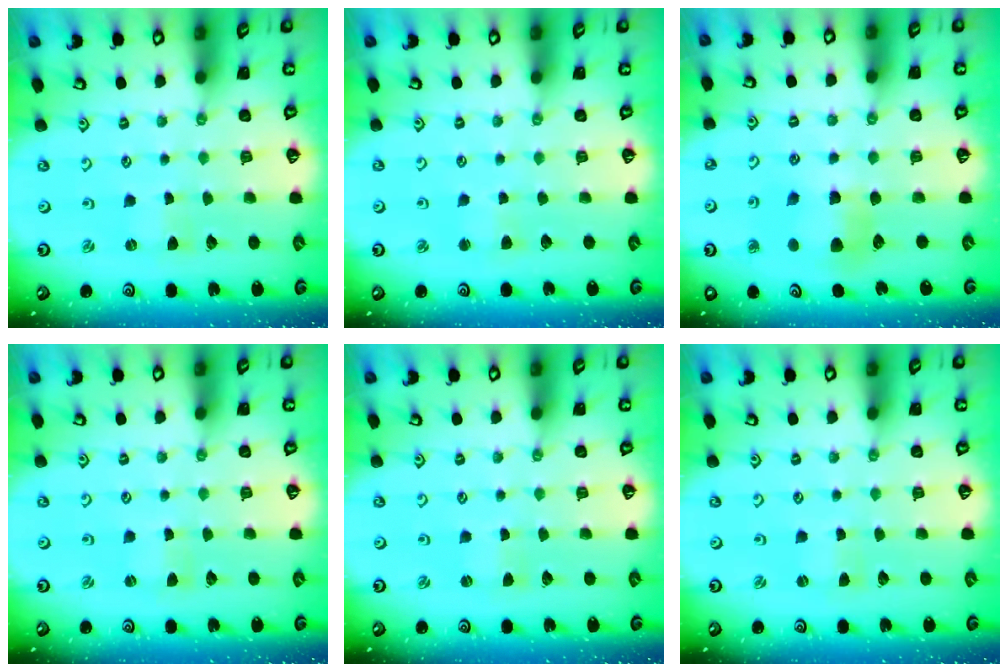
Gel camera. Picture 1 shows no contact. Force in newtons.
{"total": 2.0, "press": 1.9, "slide": 0.6}
{"total": 6.8, "press": 6.7, "slide": 0.7}
{"total": 0.7, "press": 0.7, "slide": 0.1}
{"total": 0.7, "press": 0.7, "slide": 0.2}
{"total": 0.0}